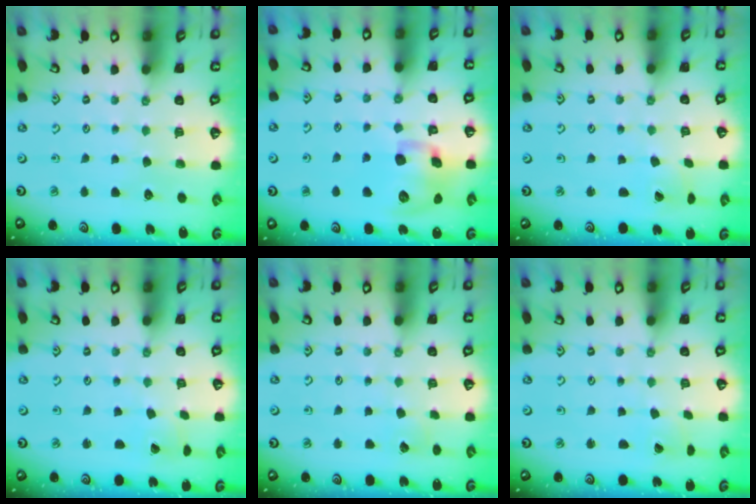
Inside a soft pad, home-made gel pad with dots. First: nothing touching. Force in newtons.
{"total": 14.2, "press": 14.0, "slide": 2.3}
{"total": 0.9, "press": 0.8, "slide": 0.4}
{"total": 1.5, "press": 1.5, "slide": 0.0}
{"total": 2.9, "press": 2.9, "slide": 0.3}
{"total": 1.5, "press": 1.5, "slide": 0.1}